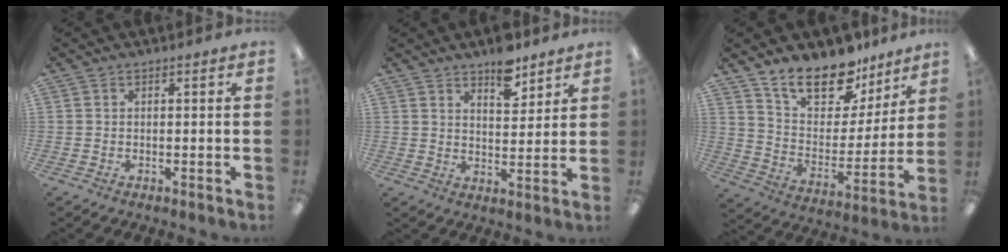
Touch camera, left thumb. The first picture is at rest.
{"total": 7.1, "force": [5.7, 3.1, 3.0], "torque": [-0.026, -0.037, 0.095]}
{"total": 17.4, "force": [13.4, 8.2, 7.4], "torque": [-0.131, -0.093, 0.242]}